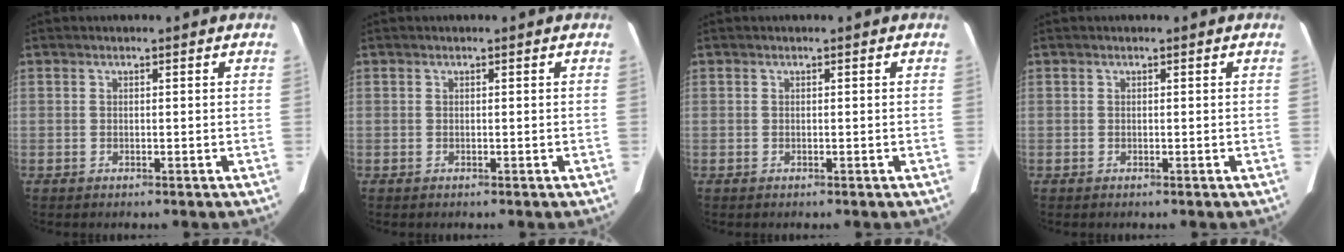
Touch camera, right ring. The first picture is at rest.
{"total": 0.0}
{"total": 0.0}
{"total": 0.0}